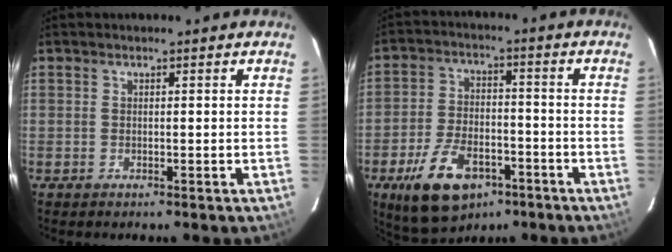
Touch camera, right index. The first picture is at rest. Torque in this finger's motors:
{"motor_torque": [1.33, -0.81, 0.38, 0.08]}